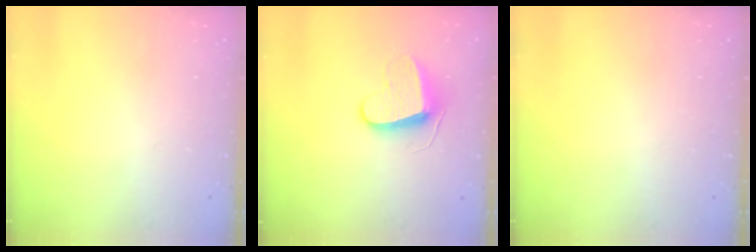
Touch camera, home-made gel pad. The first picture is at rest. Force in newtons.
{"total": 8.5, "press": 8.5, "slide": 0.3}
{"total": 0.0}